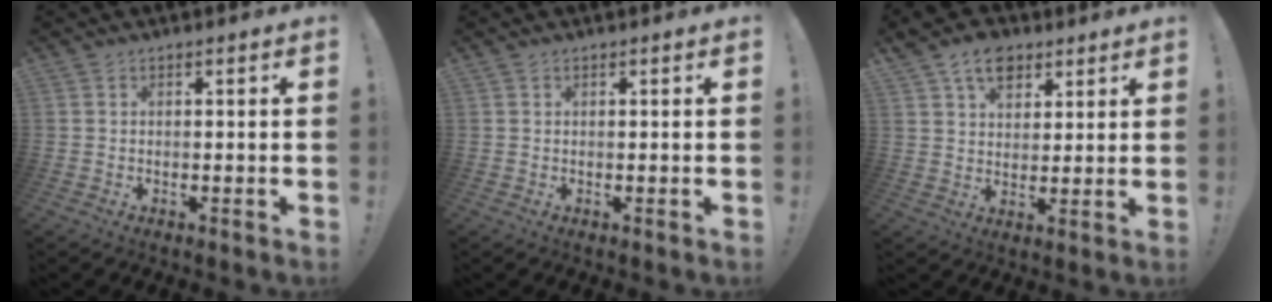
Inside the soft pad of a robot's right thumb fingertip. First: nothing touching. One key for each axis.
{"total": 0.0}
{"total": 10.3, "fx": 6.0, "fy": 6.8, "fz": 4.8, "tx": -0.068, "ty": -0.026, "tz": 0.113}